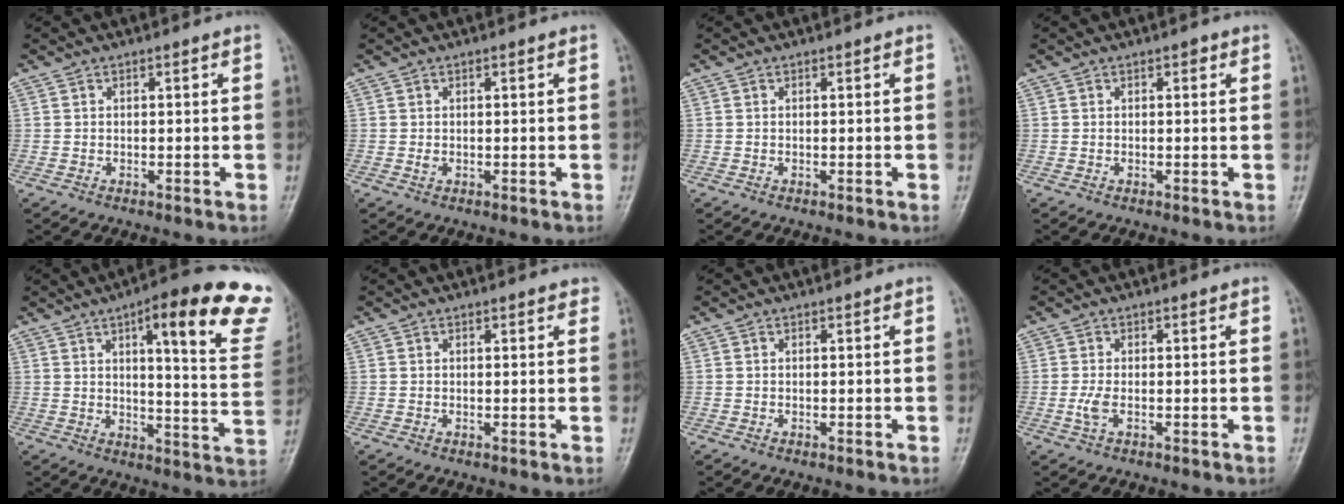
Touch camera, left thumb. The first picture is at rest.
{"total": 1.1, "force": [0.1, 0.7, 0.9], "torque": [-0.011, 0.003, 0.005]}
{"total": 0.0}
{"total": 0.9, "force": [0.4, 0.5, 0.7], "torque": [-0.004, 0.001, 0.003]}
{"total": 22.8, "force": [13.6, 5.2, 17.6], "torque": [-0.196, -0.049, 0.161]}
{"total": 1.3, "force": [0.9, 0.6, 0.8], "torque": [-0.004, -0.002, 0.007]}
{"total": 0.0}
{"total": 2.4, "force": [-0.4, 1.0, 2.2], "torque": [-0.054, 0.002, -0.007]}